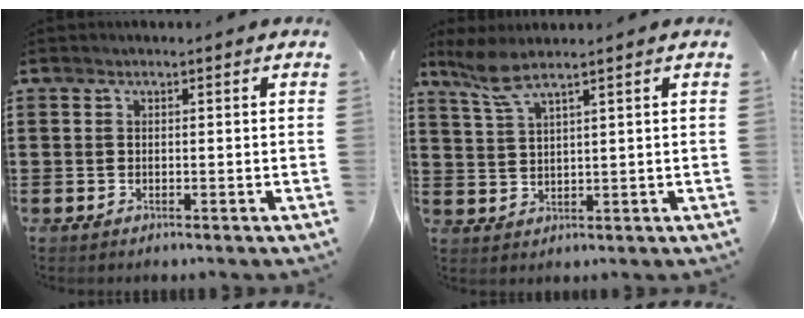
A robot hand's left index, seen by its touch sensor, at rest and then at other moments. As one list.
[{"total": 4.1, "force": [3.0, 0.2, 2.8], "torque": [-0.063, -0.001, 0.055]}]